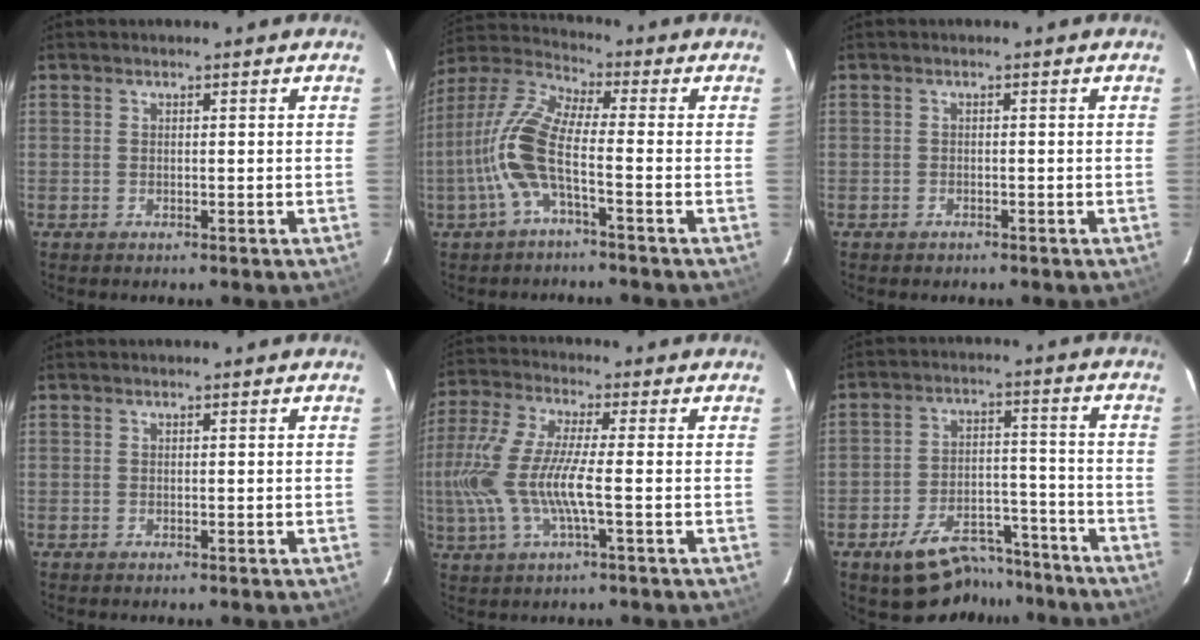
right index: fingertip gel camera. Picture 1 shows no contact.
{"total": 10.7, "force": [-3.2, 2.0, 10.1], "torque": [-0.229, 0.007, -0.068]}
{"total": 1.0, "force": [-0.8, 0.7, 0.0], "torque": [-0.003, 0.003, -0.012]}
{"total": 0.0}
{"total": 12.9, "force": [-2.2, 2.0, 12.5], "torque": [-0.259, -0.006, -0.044]}
{"total": 13.7, "force": [-10.8, 6.5, 5.4], "torque": [-0.106, 0.028, -0.144]}